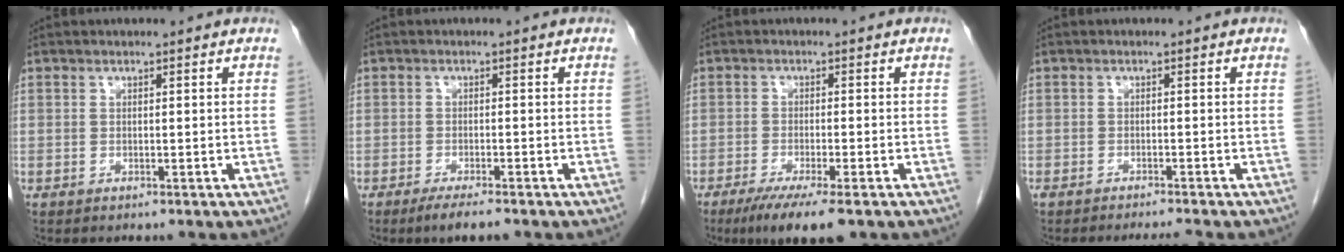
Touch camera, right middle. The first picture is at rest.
{"total": 3.2, "force": [-2.4, 0.2, 2.1], "torque": [-0.038, -0.007, -0.042]}
{"total": 7.5, "force": [-5.0, 0.5, 5.5], "torque": [-0.085, -0.019, -0.078]}
{"total": 3.6, "force": [-3.3, -0.5, 1.3], "torque": [-0.018, -0.005, -0.050]}